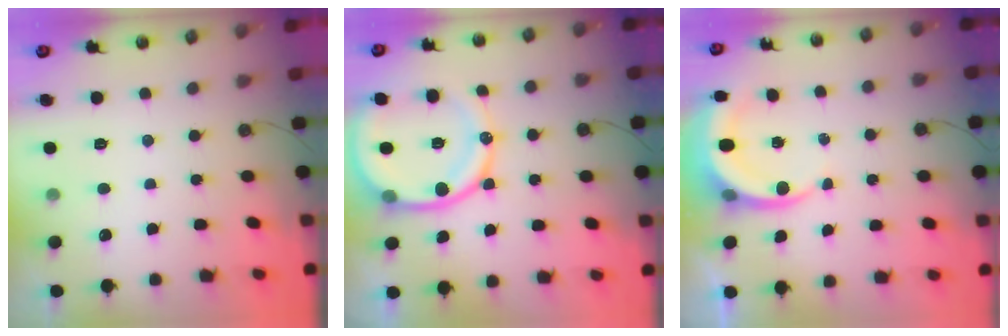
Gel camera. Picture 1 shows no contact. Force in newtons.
{"total": 16.4, "press": 16.3, "slide": 1.8}
{"total": 5.5, "press": 5.4, "slide": 0.5}